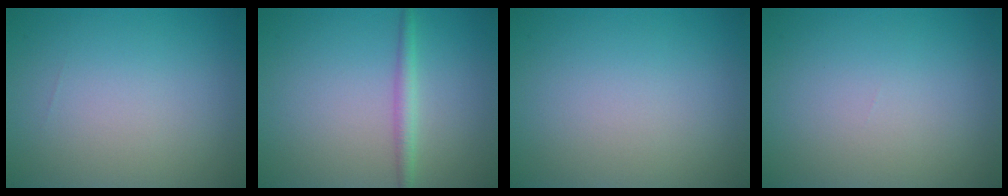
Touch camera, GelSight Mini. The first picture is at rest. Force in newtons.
{"total": 1.7, "press": 1.7, "slide": 0.1}
{"total": 0.0}
{"total": 0.0}